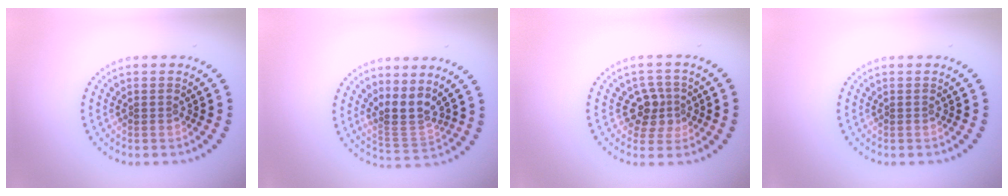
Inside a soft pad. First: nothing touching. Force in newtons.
{"total": 2.9, "press": 2.1, "slide": 2.0}
{"total": 2.7, "press": 2.4, "slide": 1.3}
{"total": 0.0}